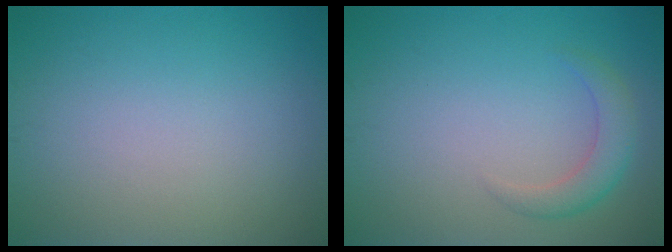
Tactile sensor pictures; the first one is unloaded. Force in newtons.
{"total": 2.4, "press": 2.4, "slide": 0.1}